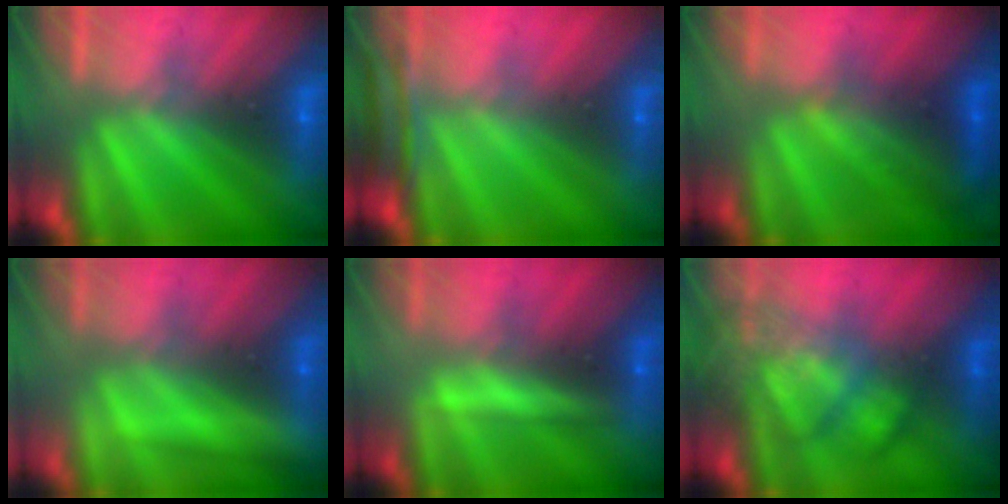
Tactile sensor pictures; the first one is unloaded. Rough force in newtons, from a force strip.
{"total": 4.4}
{"total": 2.3}
{"total": 2.3}
{"total": 2.0}
{"total": 4.1}